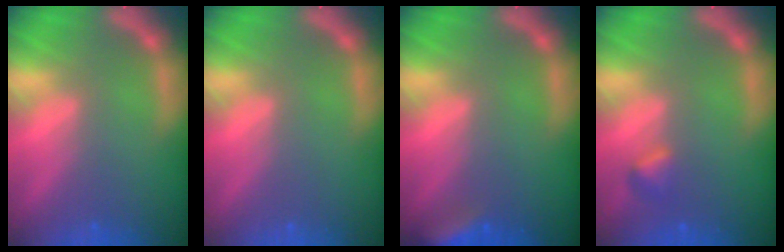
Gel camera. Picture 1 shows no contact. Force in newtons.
{"total": 0.0}
{"total": 4.4}
{"total": 1.4}